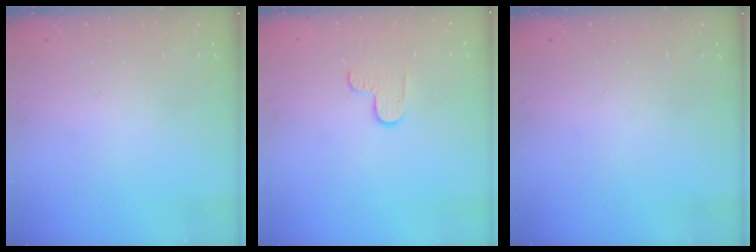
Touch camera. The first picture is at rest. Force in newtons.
{"total": 3.8, "press": 3.8, "slide": 0.4}
{"total": 0.0}